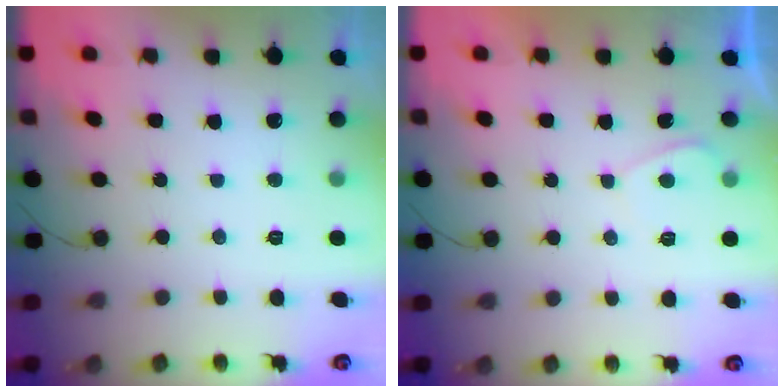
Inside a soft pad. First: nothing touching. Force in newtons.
{"total": 0.6, "press": 0.4, "slide": 0.5}